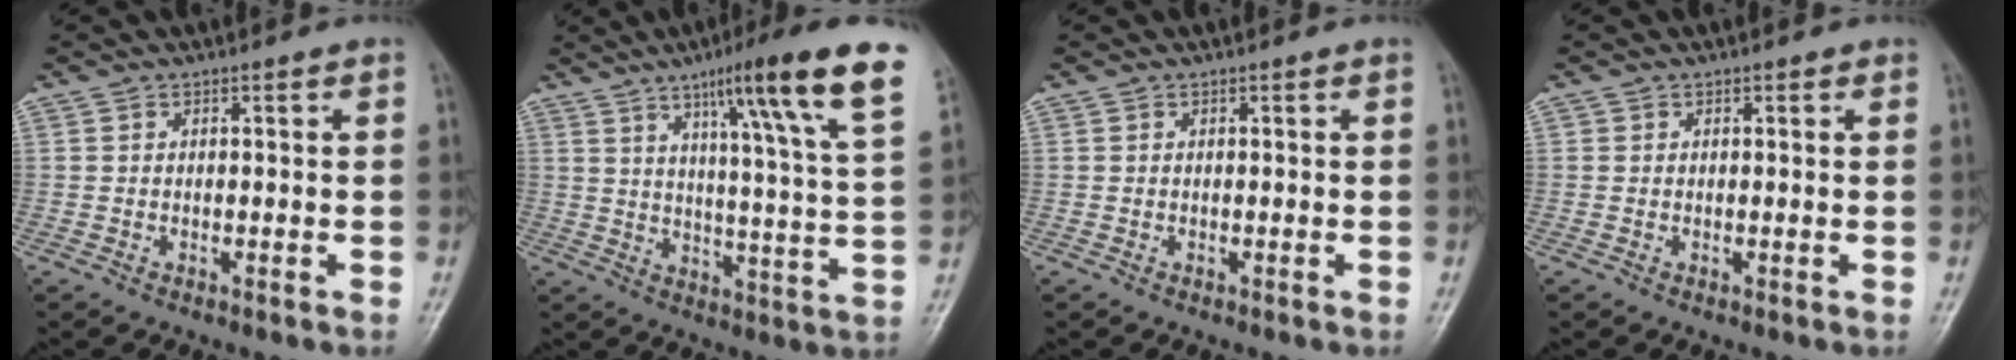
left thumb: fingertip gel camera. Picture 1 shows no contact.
{"total": 19.3, "force": [11.1, 1.5, 15.7], "torque": [-0.211, -0.042, 0.152]}
{"total": 0.0}
{"total": 0.7, "force": [0.3, 0.6, 0.0], "torque": [0.016, 0.000, 0.004]}